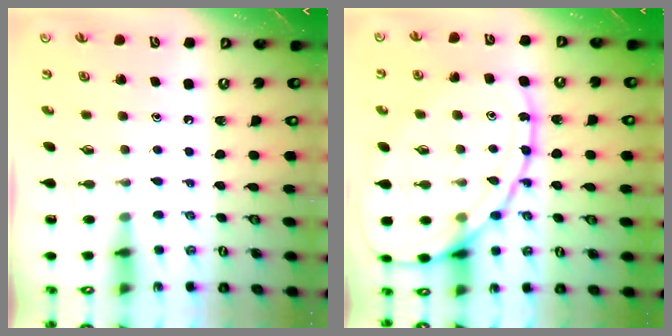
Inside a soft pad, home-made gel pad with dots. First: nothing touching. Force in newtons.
{"total": 14.9, "press": 14.8, "slide": 1.2}